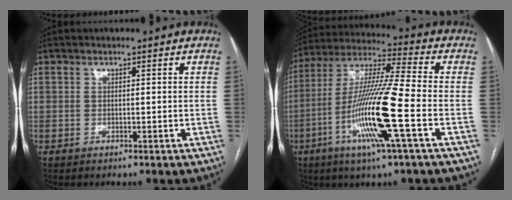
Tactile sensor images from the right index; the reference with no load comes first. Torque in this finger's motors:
{"motor_torque": [2.14, 0.00, 1.05, 0.21]}